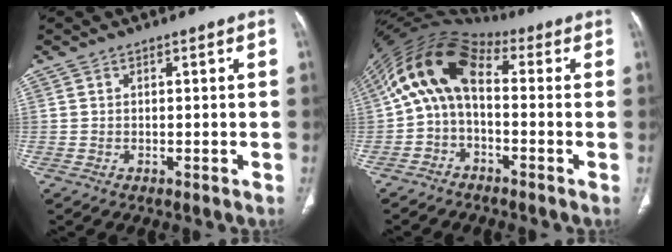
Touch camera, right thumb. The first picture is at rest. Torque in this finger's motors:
{"motor_torque": [2.14, 2.51, 1.85, -0.33, 0.27]}